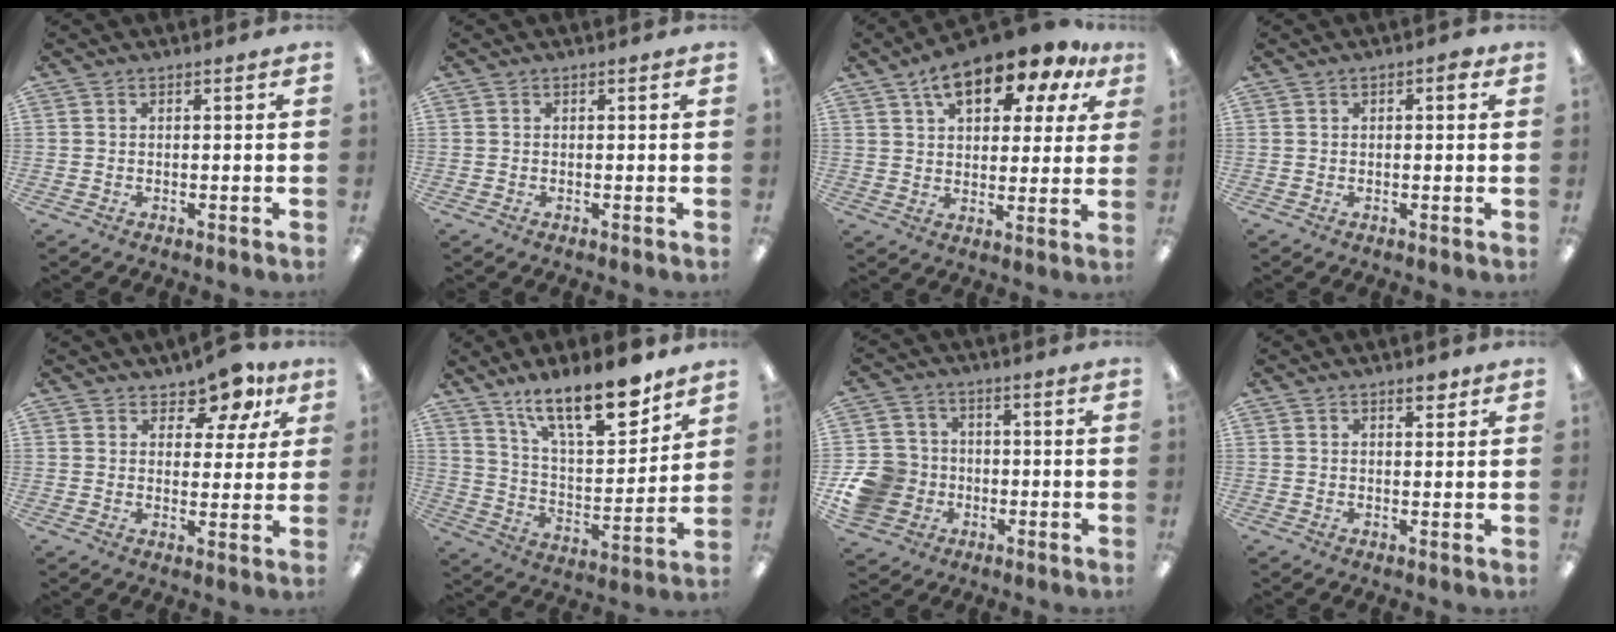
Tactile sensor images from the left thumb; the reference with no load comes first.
{"total": 0.0}
{"total": 14.8, "force": [9.5, 6.4, 9.3], "torque": [-0.143, -0.043, 0.161]}
{"total": 1.9, "force": [0.7, 0.9, 1.5], "torque": [-0.023, 0.003, 0.008]}
{"total": 8.8, "force": [6.8, 4.1, 3.7], "torque": [-0.040, -0.045, 0.120]}
{"total": 18.9, "force": [13.8, 5.9, 11.4], "torque": [-0.186, -0.085, 0.231]}
{"total": 10.7, "force": [-2.7, 9.8, 3.4], "torque": [-0.085, 0.025, -0.043]}
{"total": 2.7, "force": [2.0, 1.1, 1.5], "torque": [-0.008, -0.010, 0.030]}